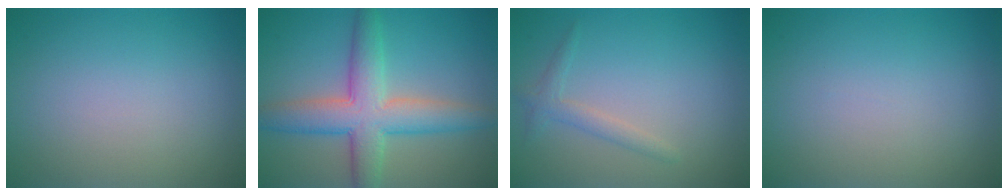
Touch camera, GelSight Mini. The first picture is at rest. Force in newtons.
{"total": 6.8, "press": 6.8, "slide": 0.1}
{"total": 1.5, "press": 1.5, "slide": 0.0}
{"total": 0.0}